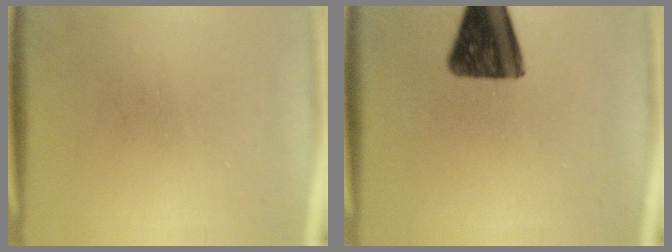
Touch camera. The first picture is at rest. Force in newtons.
{"total": 13.0}